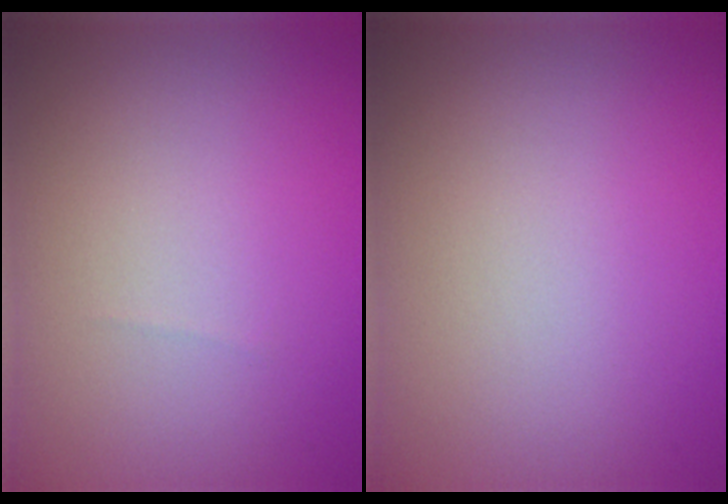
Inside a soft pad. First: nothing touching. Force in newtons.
{"total": 0.0}